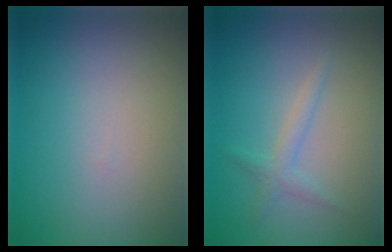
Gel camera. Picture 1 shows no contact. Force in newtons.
{"total": 1.5, "press": 1.5, "slide": 0.1}